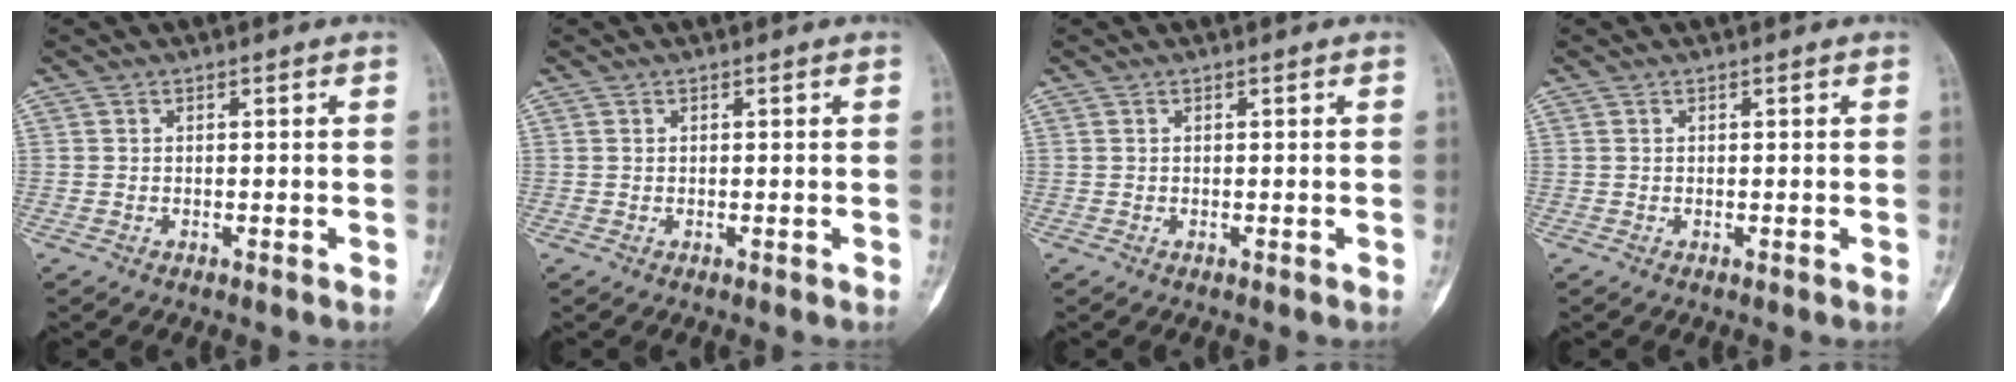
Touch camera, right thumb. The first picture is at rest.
{"total": 0.0}
{"total": 0.0}
{"total": 0.0}